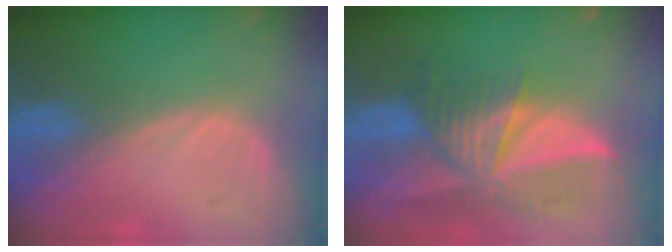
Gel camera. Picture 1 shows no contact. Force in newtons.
{"total": 9.7, "press": 8.5, "slide": 4.7}